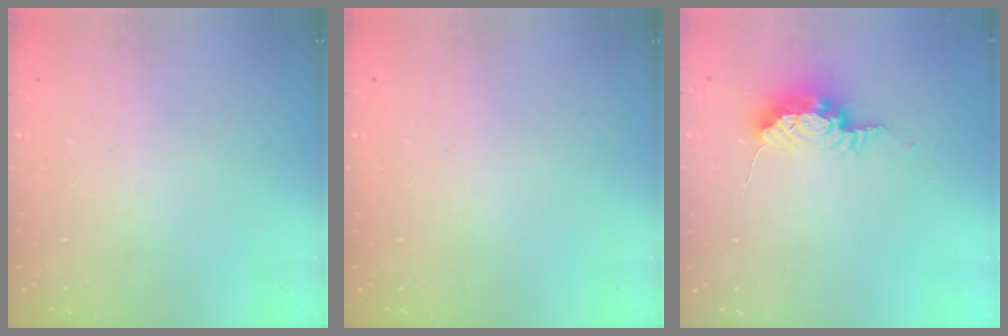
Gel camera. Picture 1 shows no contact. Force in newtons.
{"total": 0.0}
{"total": 9.6, "press": 9.0, "slide": 3.6}